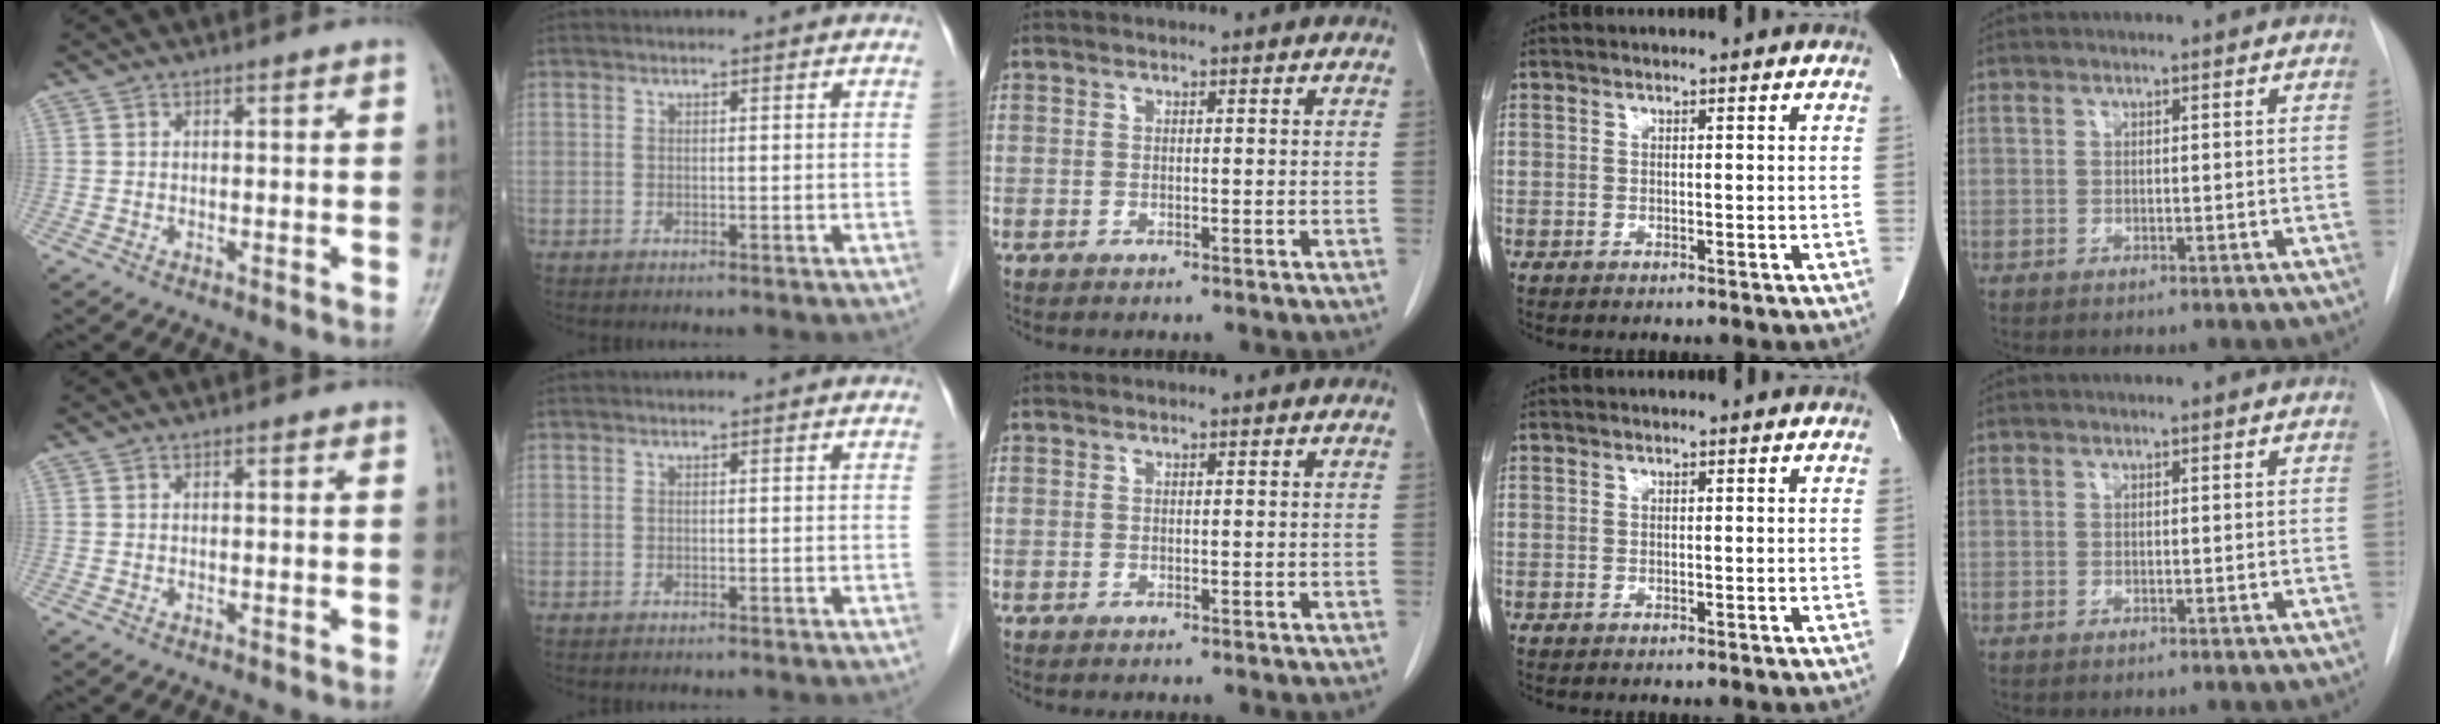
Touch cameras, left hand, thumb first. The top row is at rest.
{}